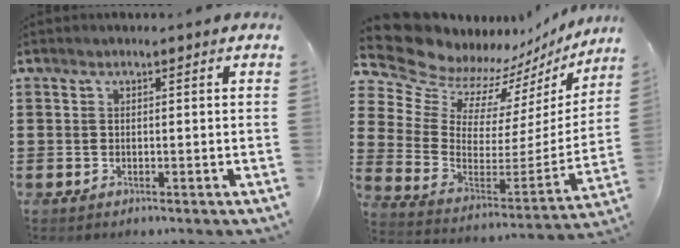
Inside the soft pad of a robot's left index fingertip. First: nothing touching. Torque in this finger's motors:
{"motor_torque": [2.14, 0.00, 0.35, -0.02]}